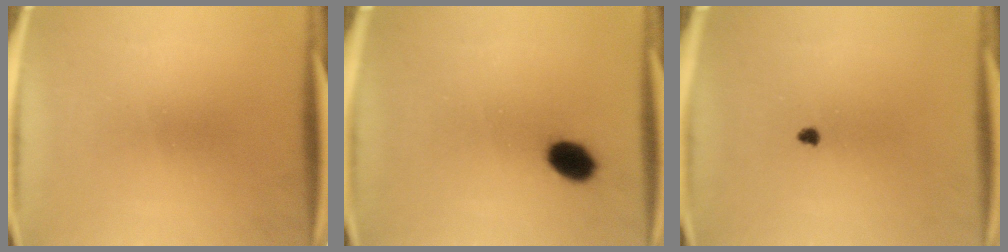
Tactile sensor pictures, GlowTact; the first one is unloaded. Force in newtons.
{"total": 5.7}
{"total": 1.0}